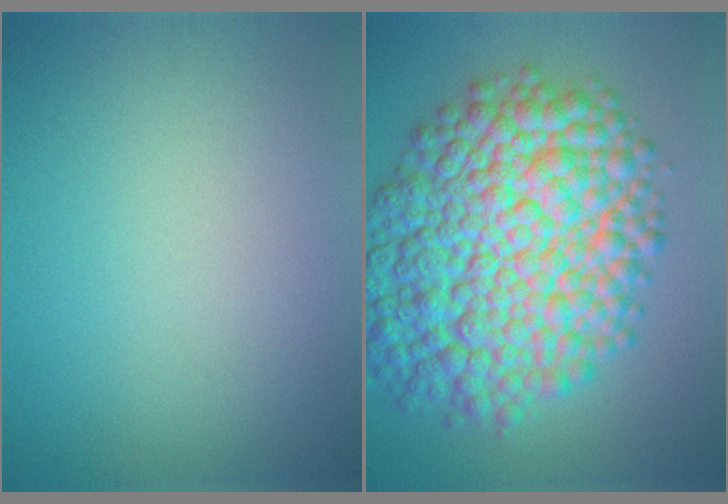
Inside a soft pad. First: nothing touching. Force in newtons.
{"total": 14.2, "press": 14.2, "slide": 0.2}